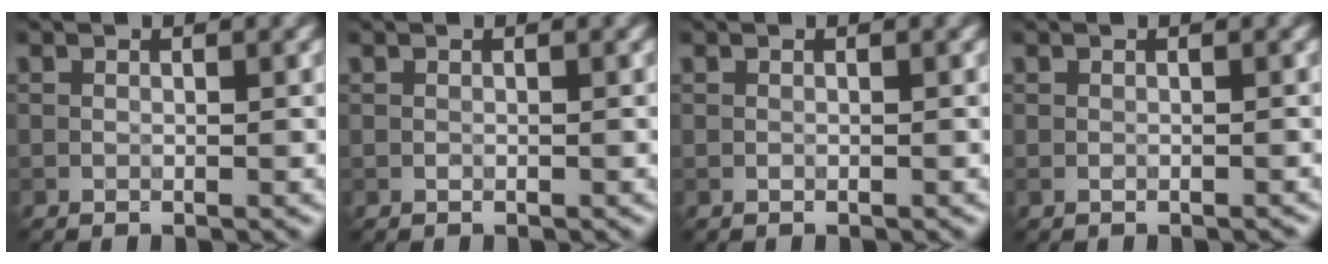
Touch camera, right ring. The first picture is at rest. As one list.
[{"total": 0.0}, {"total": 0.0}, {"total": 0.7, "force": [-0.4, 0.4, 0.4], "torque": [-0.007, 0.001, -0.008]}]